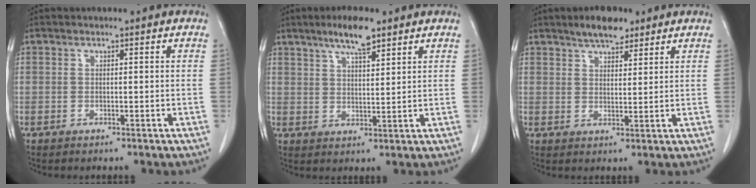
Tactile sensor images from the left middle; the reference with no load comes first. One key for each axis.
{"total": 6.5, "fx": 4.6, "fy": 1.1, "fz": 4.4, "tx": -0.085, "ty": 0.004, "tz": 0.080}
{"total": 5.4, "fx": 4.2, "fy": 1.9, "fz": 2.8, "tx": -0.050, "ty": 0.006, "tz": 0.070}